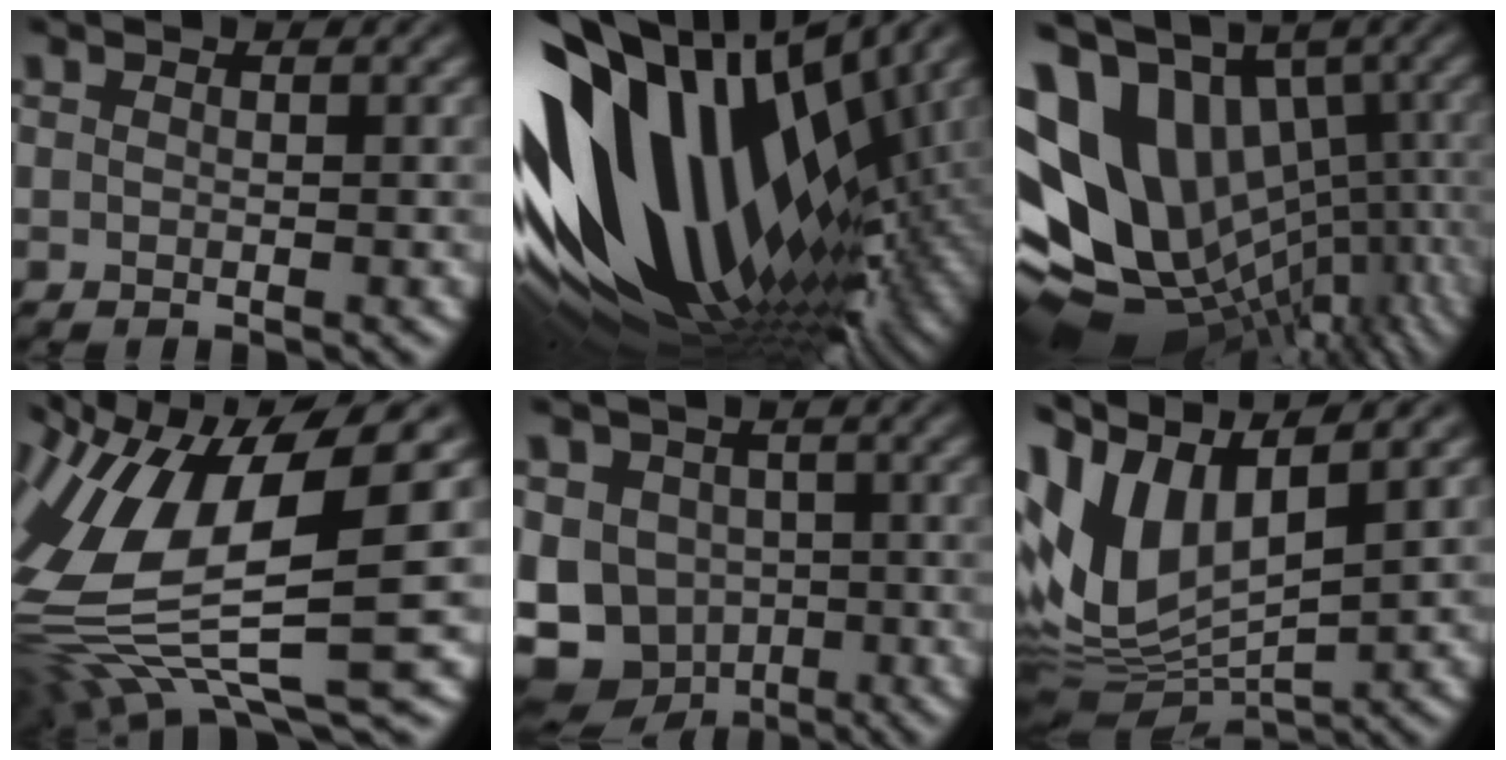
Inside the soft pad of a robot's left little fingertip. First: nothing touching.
{"total": 17.8, "force": [1.6, 10.4, 14.4], "torque": [-0.271, 0.009, 0.017]}
{"total": 16.4, "force": [1.5, 11.7, 11.3], "torque": [-0.195, -0.008, 0.072]}
{"total": 13.7, "force": [0.2, 5.1, 12.7], "torque": [-0.276, -0.009, 0.012]}
{"total": 9.7, "force": [-2.5, 8.2, 4.5], "torque": [-0.085, -0.022, -0.055]}
{"total": 10.6, "force": [3.5, 5.2, 8.5], "torque": [-0.204, 0.002, 0.070]}